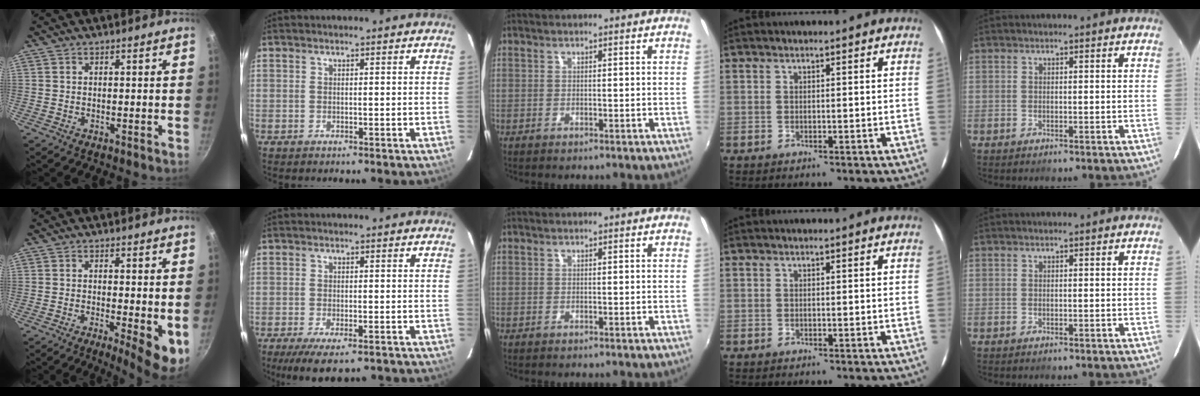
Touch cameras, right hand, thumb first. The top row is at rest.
{"thumb": {"total": 6.6, "force": [-1.1, 1.5, 6.3], "torque": [-0.085, -0.013, -0.012]}, "index": {"total": 8.7, "force": [-6.3, 2.6, 5.4], "torque": [-0.116, -0.032, -0.100]}}